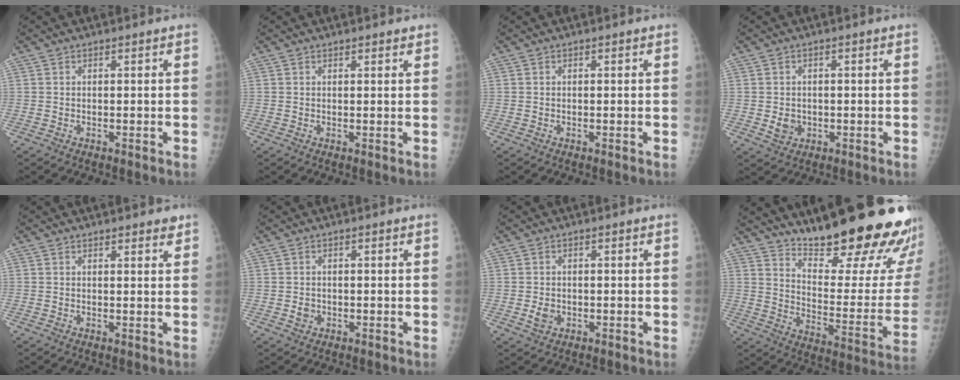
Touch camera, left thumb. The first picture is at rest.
{"total": 1.1, "force": [0.9, 0.4, 0.5], "torque": [-0.004, -0.004, 0.010]}
{"total": 0.0}
{"total": 3.3, "force": [-0.5, 2.8, 1.6], "torque": [-0.016, 0.001, -0.002]}
{"total": 2.3, "force": [1.9, 0.8, 1.1], "torque": [0.000, -0.007, 0.020]}
{"total": 1.9, "force": [-0.4, 1.7, 0.8], "torque": [-0.004, 0.003, -0.006]}
{"total": 2.6, "force": [-0.6, 2.1, 1.5], "torque": [-0.020, 0.001, -0.008]}
{"total": 28.9, "force": [22.0, 5.9, 17.8], "torque": [-0.226, -0.154, 0.305]}